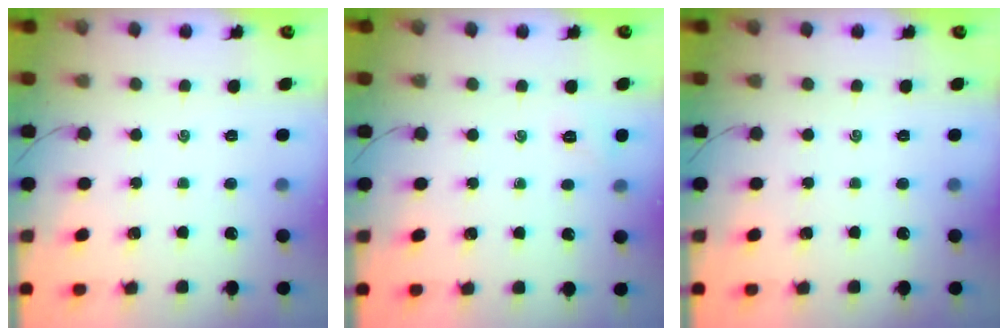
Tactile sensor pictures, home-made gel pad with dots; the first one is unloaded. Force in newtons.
{"total": 4.5, "press": 4.4, "slide": 1.2}
{"total": 0.0}